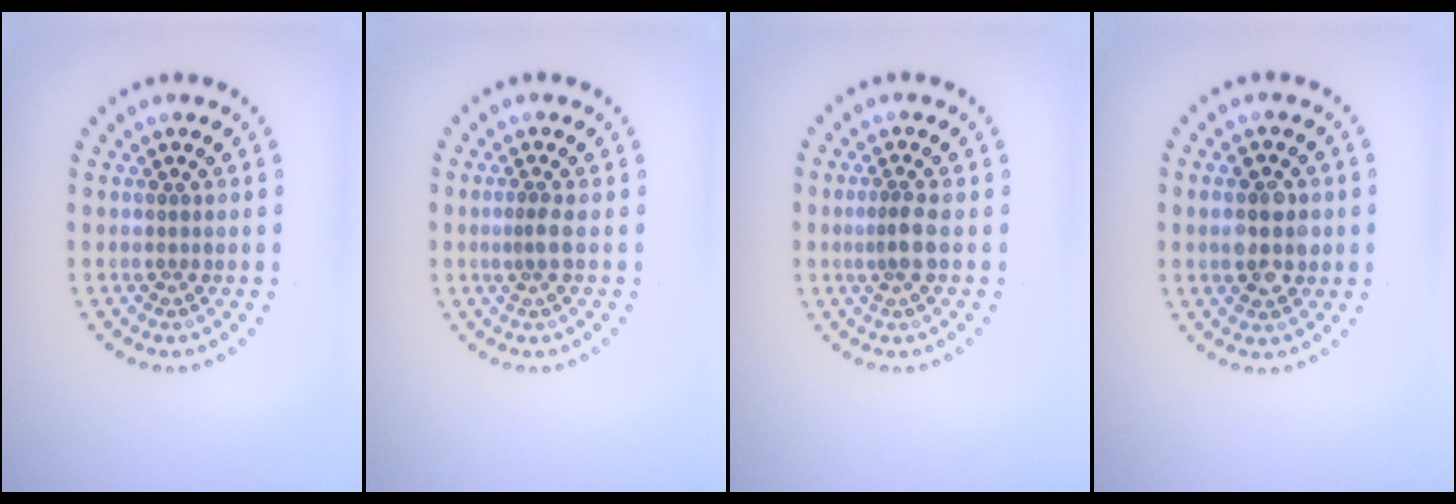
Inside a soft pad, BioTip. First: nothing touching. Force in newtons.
{"total": 1.1, "press": 0.6, "slide": 0.9}
{"total": 2.0, "press": 1.5, "slide": 1.3}
{"total": 4.0, "press": 4.0, "slide": 0.2}